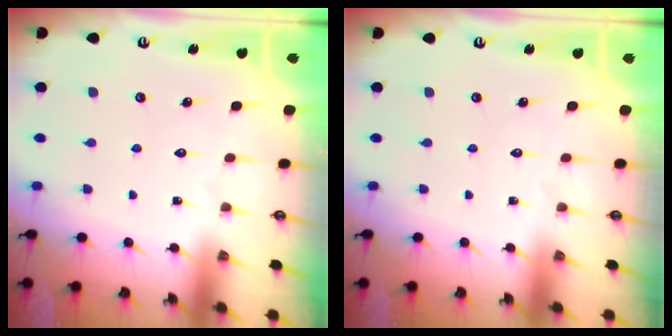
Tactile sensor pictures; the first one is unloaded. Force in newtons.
{"total": 0.0}